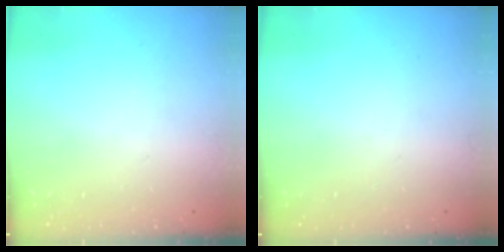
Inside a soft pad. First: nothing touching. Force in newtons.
{"total": 0.0}